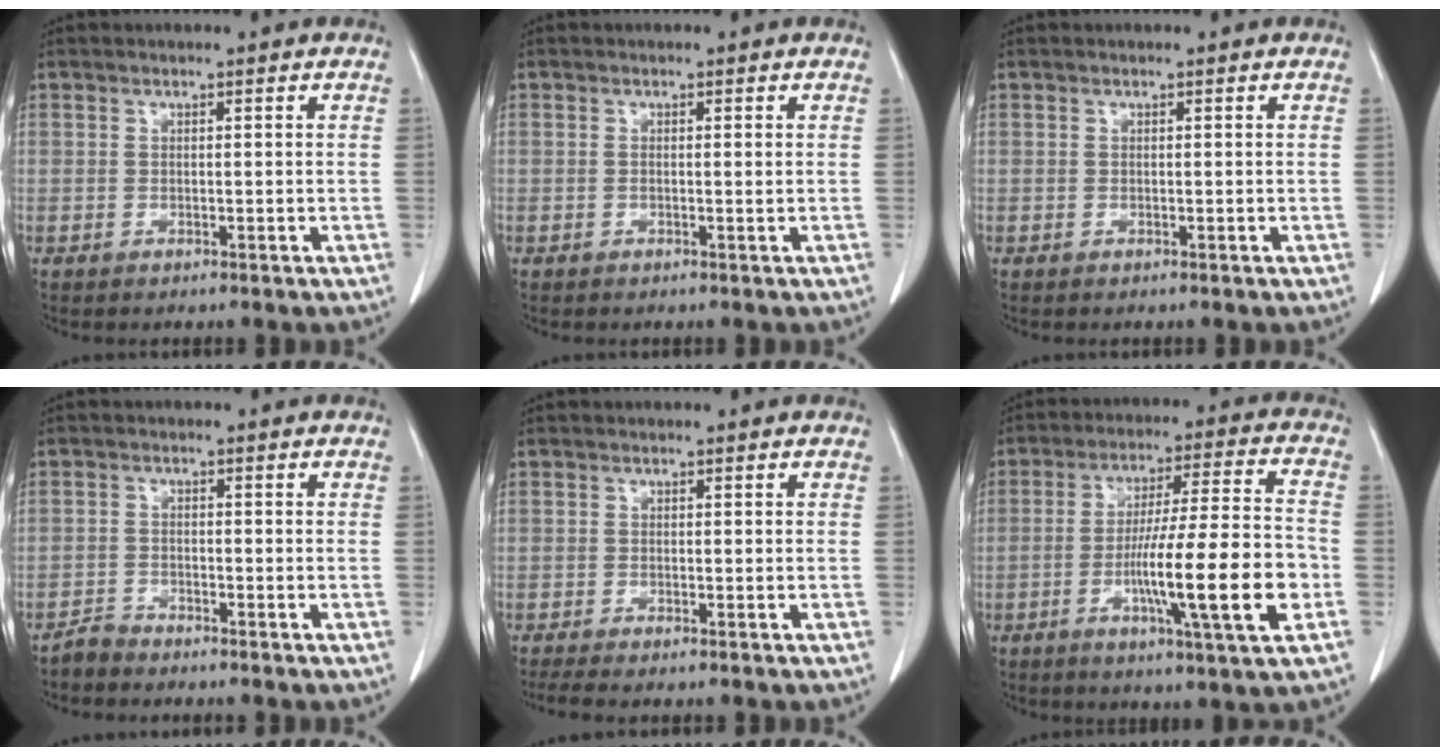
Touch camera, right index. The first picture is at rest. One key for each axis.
{"total": 0.7, "fx": 0.1, "fy": 0.0, "fz": 0.7, "tx": -0.011, "ty": -0.002, "tz": 0.004}
{"total": 0.0}
{"total": 1.9, "fx": -1.9, "fy": 0.3, "fz": -0.1, "tx": 0.002, "ty": -0.004, "tz": -0.035}
{"total": 4.0, "fx": -3.4, "fy": 0.2, "fz": 2.1, "tx": -0.030, "ty": -0.009, "tz": -0.050}
{"total": 16.5, "fx": -4.7, "fy": 0.3, "fz": 15.8, "tx": -0.265, "ty": -0.005, "tz": -0.075}